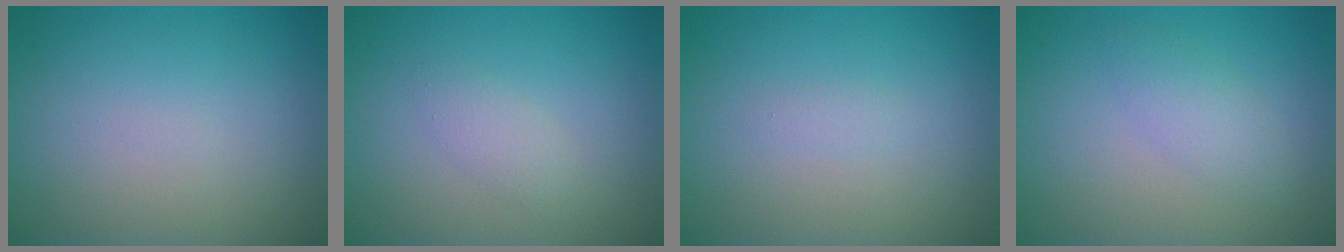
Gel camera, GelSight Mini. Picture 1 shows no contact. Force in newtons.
{"total": 1.4, "press": 1.4, "slide": 0.1}
{"total": 0.6, "press": 0.6, "slide": 0.0}
{"total": 2.0, "press": 2.0, "slide": 0.1}